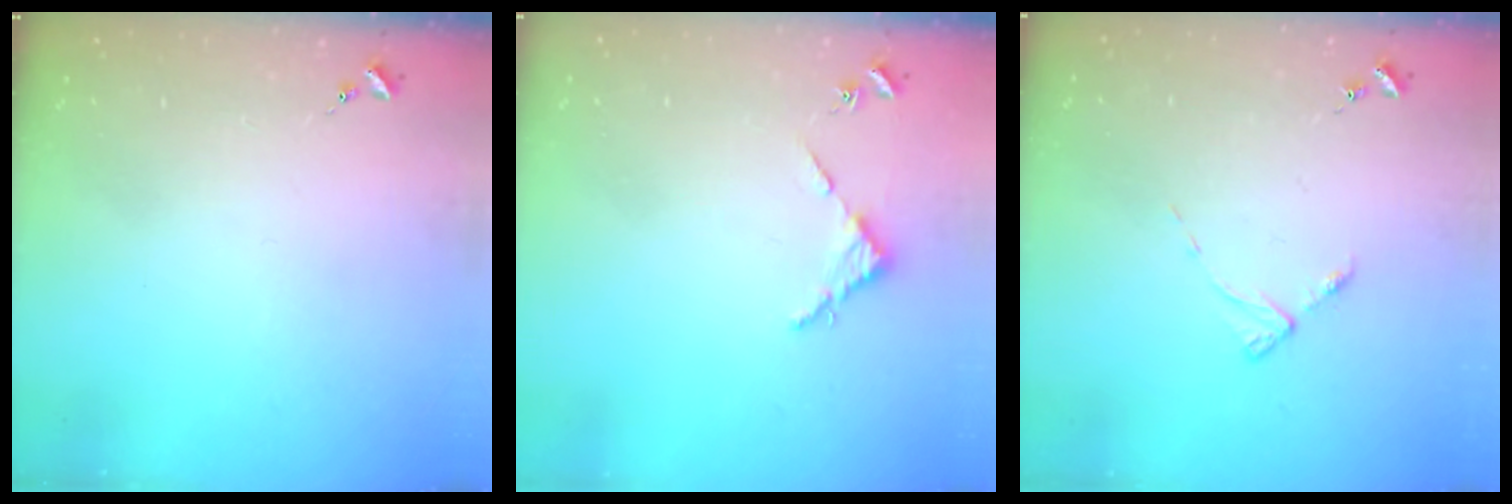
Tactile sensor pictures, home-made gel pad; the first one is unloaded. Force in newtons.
{"total": 2.7, "press": 2.7, "slide": 0.3}
{"total": 3.5, "press": 3.5, "slide": 0.6}